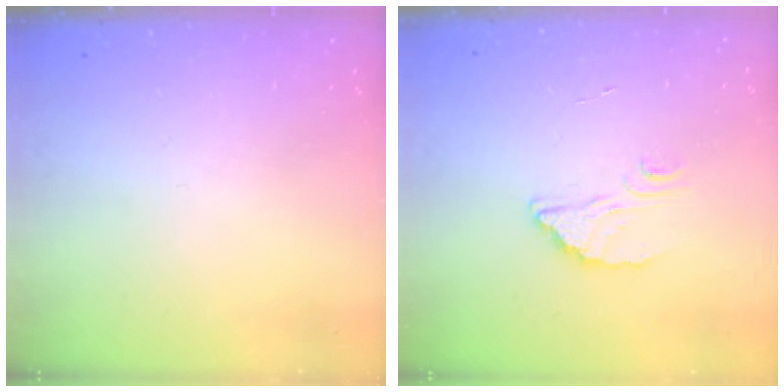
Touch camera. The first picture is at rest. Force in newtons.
{"total": 2.6, "press": 2.6, "slide": 0.1}